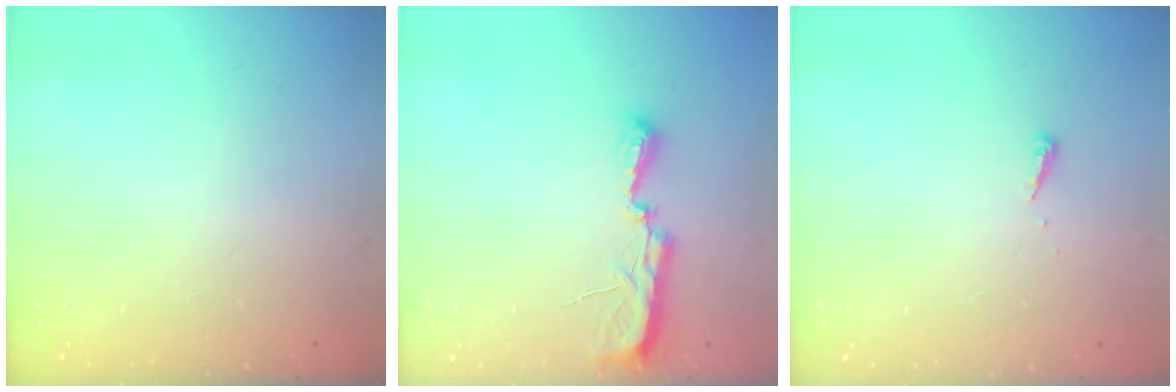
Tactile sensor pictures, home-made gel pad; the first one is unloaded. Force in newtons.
{"total": 7.7, "press": 7.7, "slide": 0.6}
{"total": 3.9, "press": 3.9, "slide": 0.5}